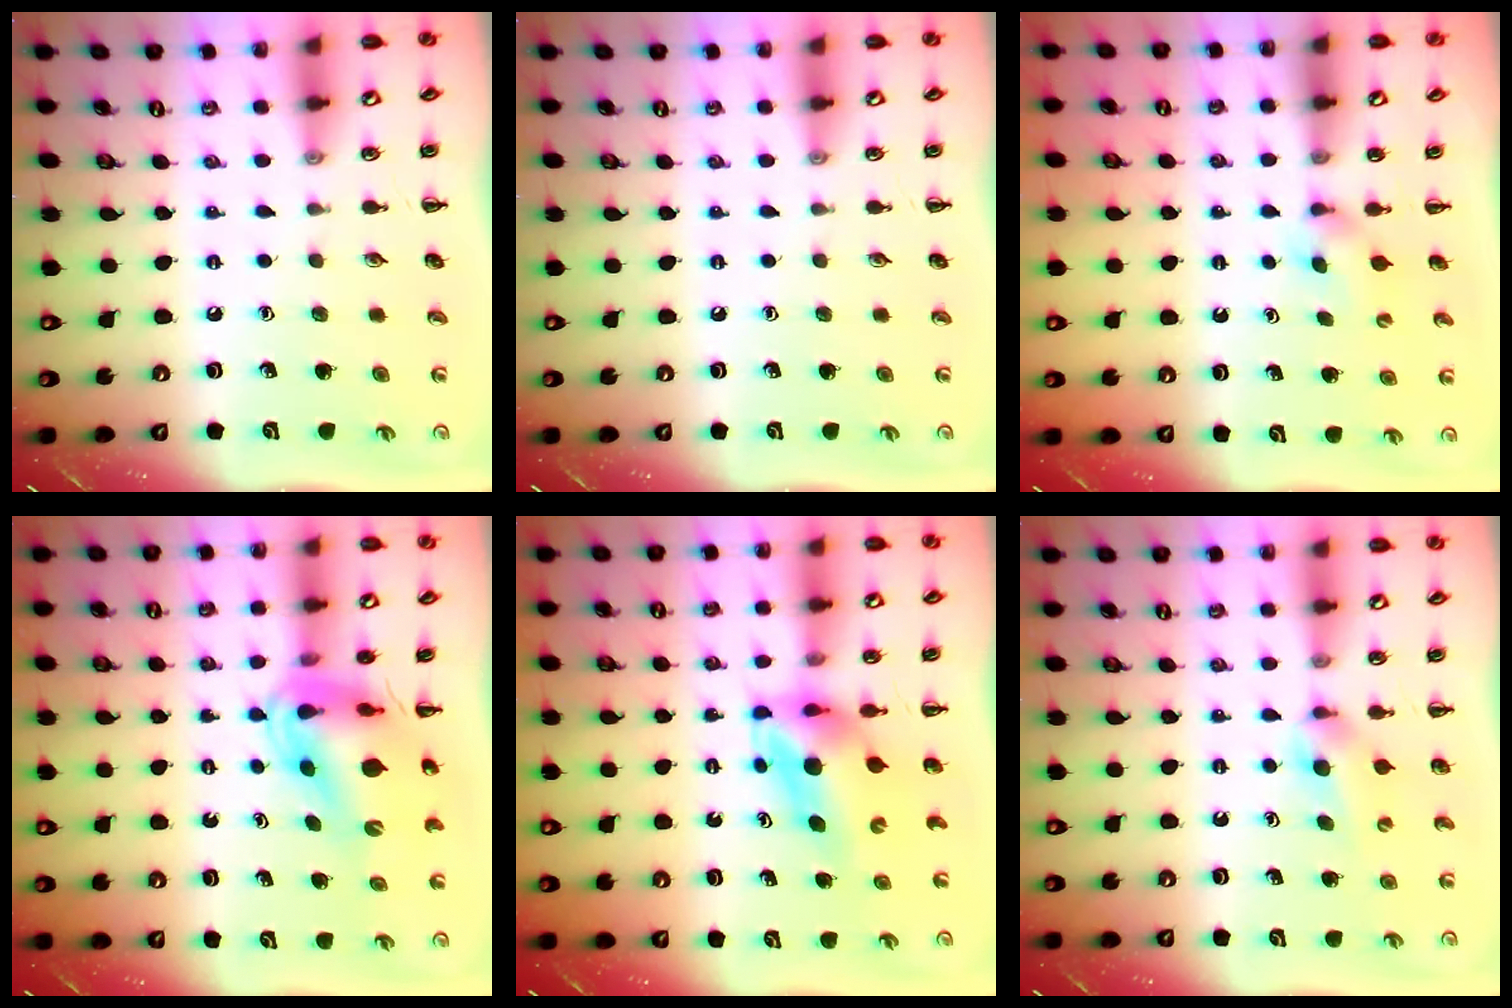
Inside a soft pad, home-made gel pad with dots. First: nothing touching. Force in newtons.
{"total": 0.0}
{"total": 3.0, "press": 2.8, "slide": 0.9}
{"total": 11.6, "press": 11.1, "slide": 3.5}
{"total": 4.6, "press": 4.5, "slide": 1.1}
{"total": 3.9, "press": 3.7, "slide": 1.4}